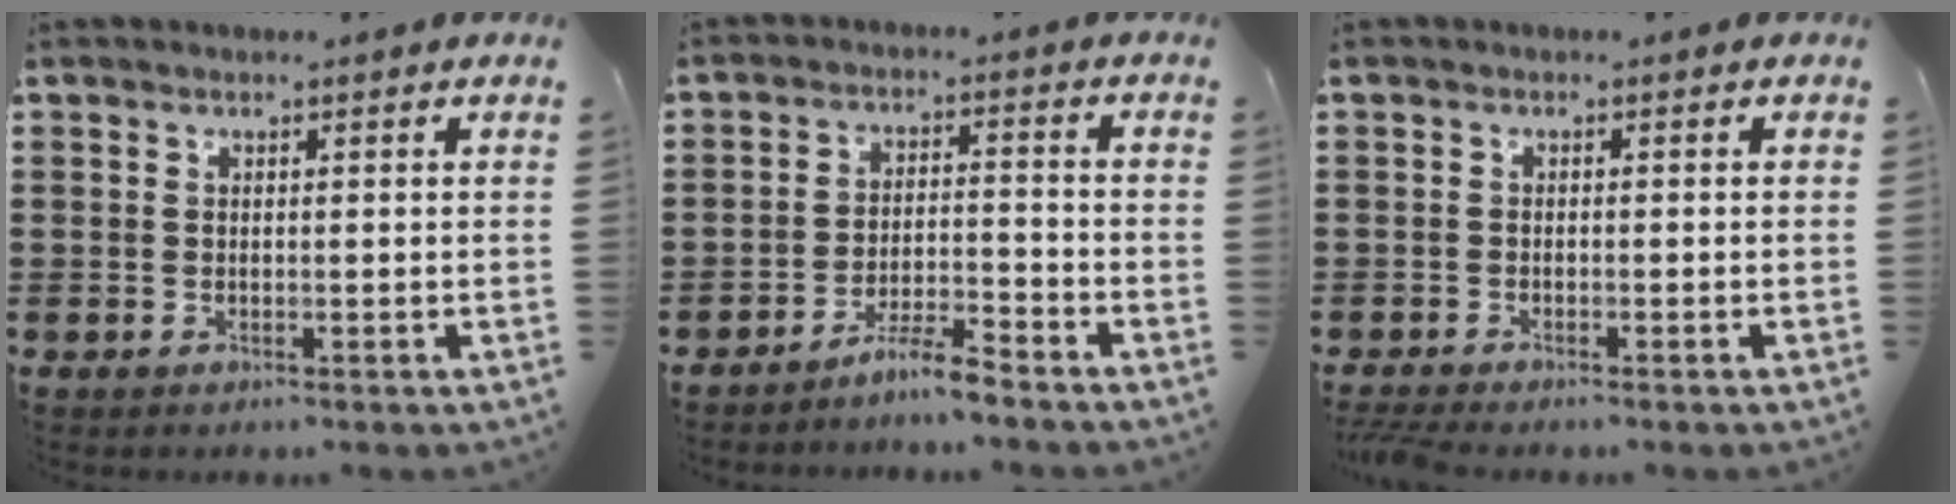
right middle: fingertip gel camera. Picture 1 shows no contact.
{"total": 4.6, "force": [-4.3, 0.1, 1.8], "torque": [-0.045, -0.002, -0.087]}
{"total": 1.1, "force": [-1.0, 0.1, 0.4], "torque": [-0.009, -0.002, -0.019]}